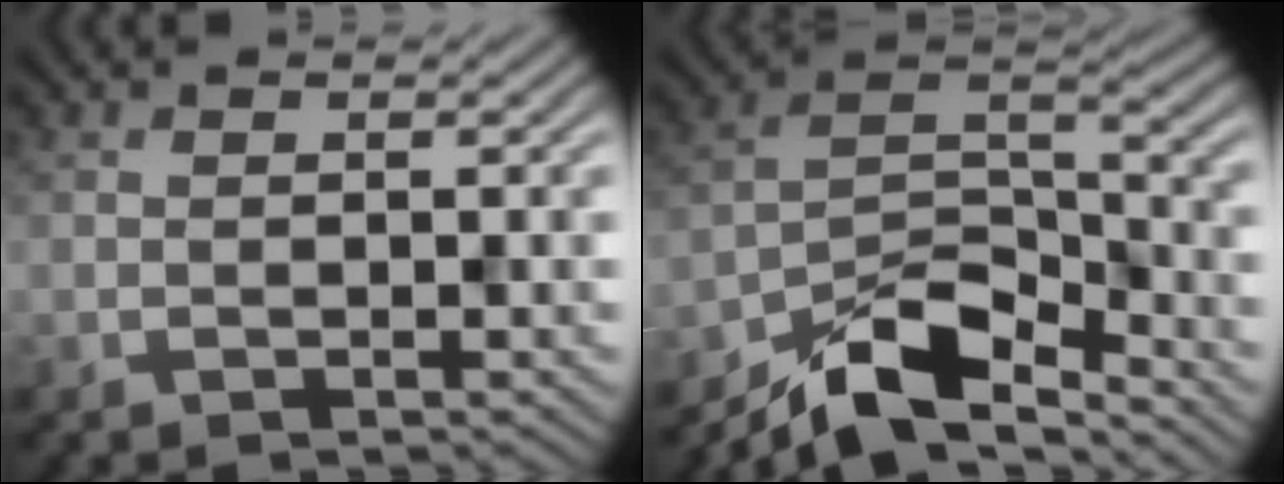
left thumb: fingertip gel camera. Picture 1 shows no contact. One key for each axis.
{"total": 11.2, "fx": -8.8, "fy": 3.5, "fz": 6.0, "tx": -0.100, "ty": 0.000, "tz": -0.171}